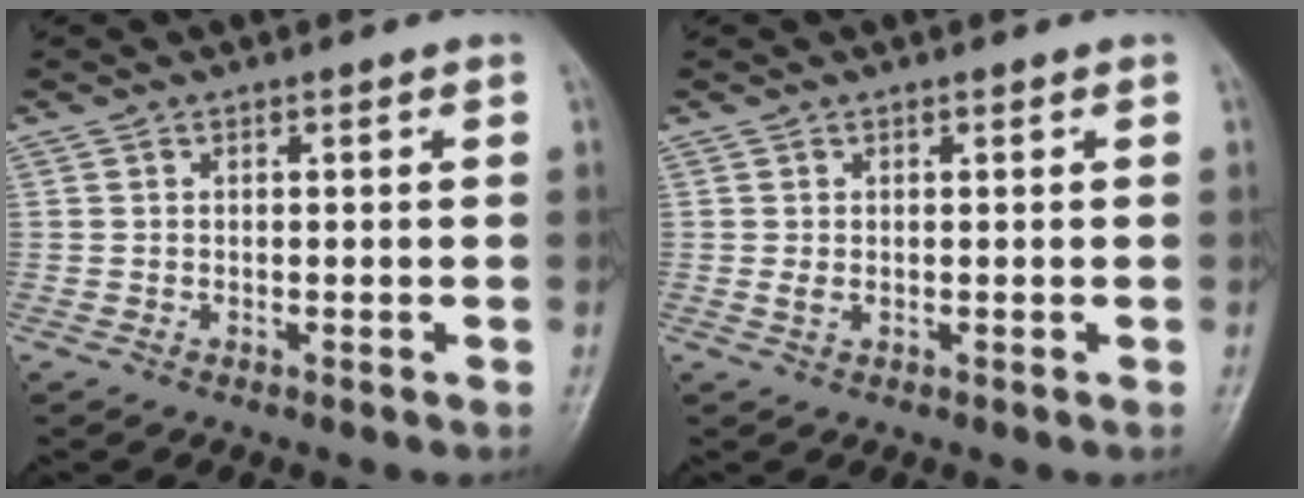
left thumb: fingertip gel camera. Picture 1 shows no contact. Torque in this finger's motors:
{"motor_torque": [-0.03, -0.15, 0.39, 0.00, 0.01]}